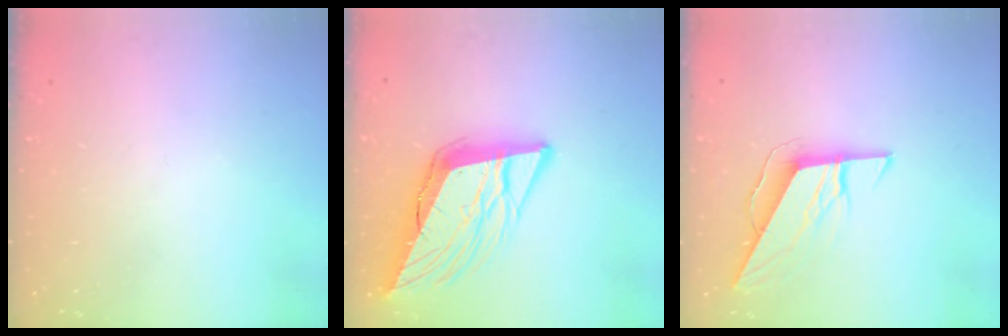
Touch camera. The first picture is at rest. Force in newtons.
{"total": 15.9, "press": 15.6, "slide": 3.0}
{"total": 8.4, "press": 8.4, "slide": 0.4}